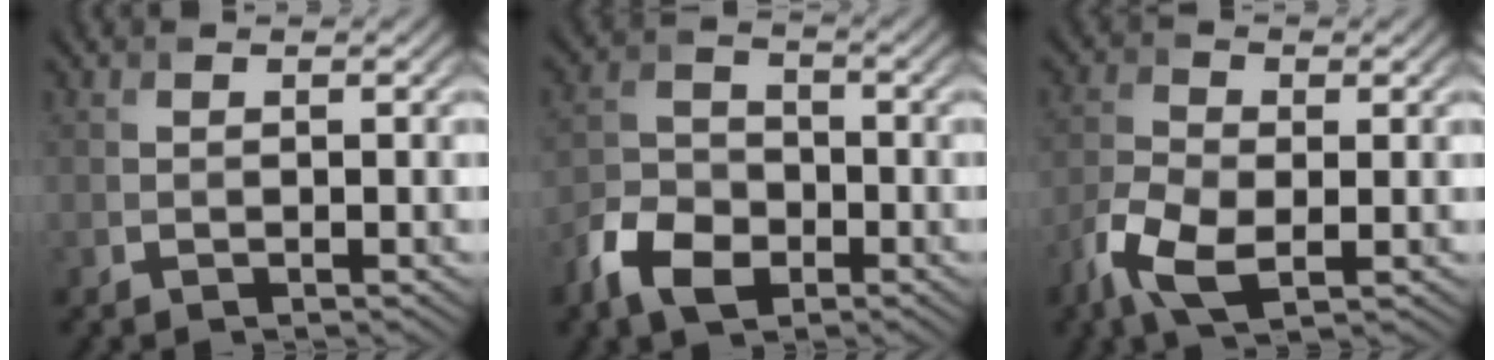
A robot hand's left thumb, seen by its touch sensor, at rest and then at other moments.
{"total": 7.2, "force": [-4.1, 4.4, 3.9], "torque": [-0.088, -0.005, -0.091]}
{"total": 6.5, "force": [-2.9, 3.2, 4.9], "torque": [-0.117, -0.009, -0.067]}